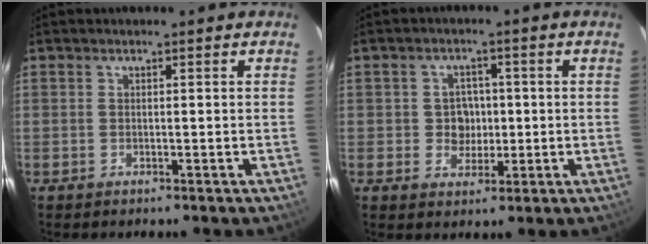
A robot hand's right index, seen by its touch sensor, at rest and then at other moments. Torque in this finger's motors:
{"motor_torque": [0.16, 0.10, 0.03, 0.00]}